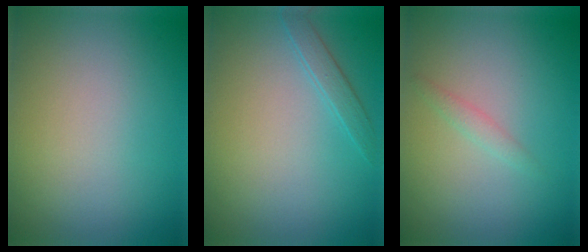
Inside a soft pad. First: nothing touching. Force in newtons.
{"total": 1.4, "press": 1.4, "slide": 0.1}
{"total": 1.0, "press": 0.9, "slide": 0.2}